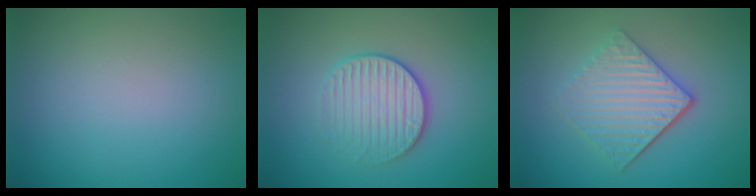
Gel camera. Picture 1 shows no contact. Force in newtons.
{"total": 3.3, "press": 2.9, "slide": 1.4}
{"total": 4.7, "press": 3.6, "slide": 3.0}